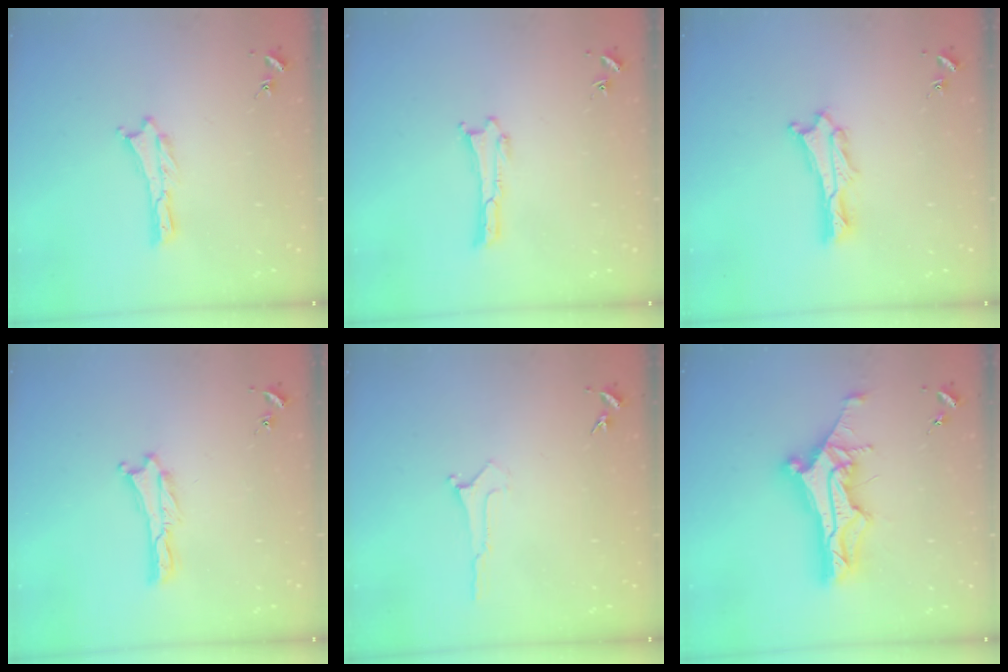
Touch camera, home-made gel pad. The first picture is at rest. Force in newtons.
{"total": 0.0}
{"total": 1.5, "press": 1.4, "slide": 0.2}
{"total": 0.0}
{"total": 0.0}
{"total": 12.6, "press": 12.6, "slide": 1.0}